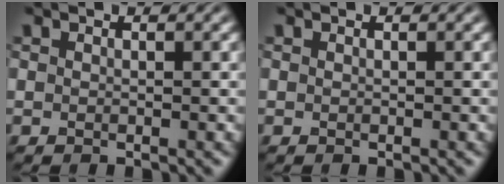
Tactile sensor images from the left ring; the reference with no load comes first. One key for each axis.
{"total": 0.0}